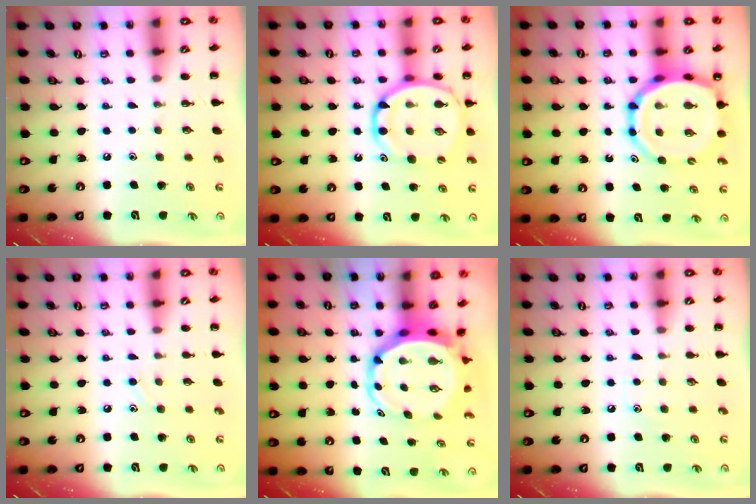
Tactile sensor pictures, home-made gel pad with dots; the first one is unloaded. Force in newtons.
{"total": 14.7, "press": 14.2, "slide": 3.5}
{"total": 13.8, "press": 13.3, "slide": 3.8}
{"total": 5.1, "press": 4.7, "slide": 1.8}
{"total": 7.8, "press": 7.5, "slide": 2.0}
{"total": 4.9, "press": 4.5, "slide": 1.7}